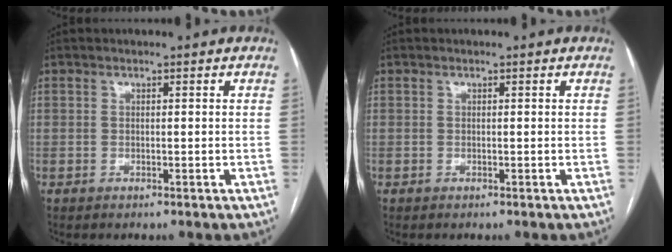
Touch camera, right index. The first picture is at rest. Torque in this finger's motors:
{"motor_torque": [0.00, 0.00, 0.00, 0.00]}